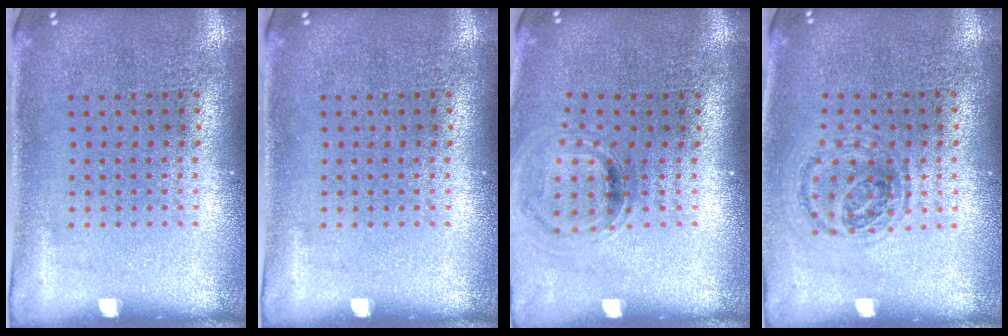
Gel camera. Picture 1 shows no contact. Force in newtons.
{"total": 0.0}
{"total": 0.9, "press": 0.8, "slide": 0.3}
{"total": 0.9, "press": 0.9, "slide": 0.3}